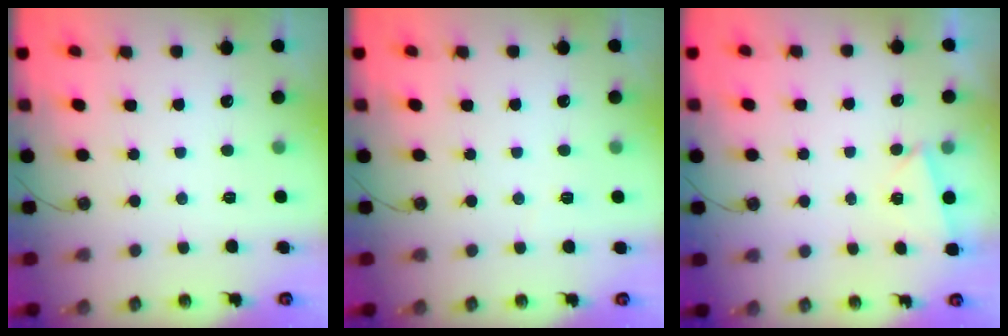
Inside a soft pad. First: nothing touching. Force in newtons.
{"total": 2.6, "press": 2.5, "slide": 0.7}
{"total": 2.9, "press": 2.1, "slide": 2.0}